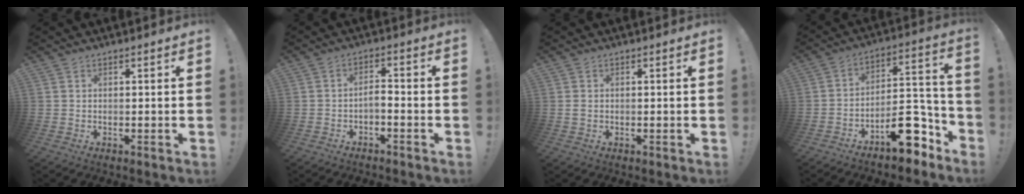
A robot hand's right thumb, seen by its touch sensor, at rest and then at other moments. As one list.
[{"total": 3.4, "force": [-2.2, 1.2, 2.3], "torque": [-0.044, 0.002, -0.043]}, {"total": 1.0, "force": [0.0, 0.7, 0.7], "torque": [-0.014, 0.004, 0.001]}, {"total": 16.0, "force": [-10.2, 7.6, 9.7], "torque": [-0.097, 0.075, -0.159]}]